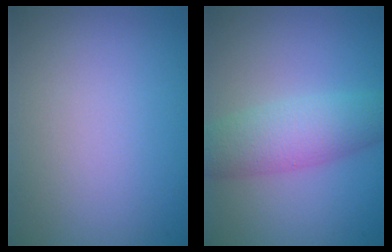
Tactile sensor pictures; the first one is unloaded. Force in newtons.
{"total": 4.7, "press": 4.7, "slide": 0.1}